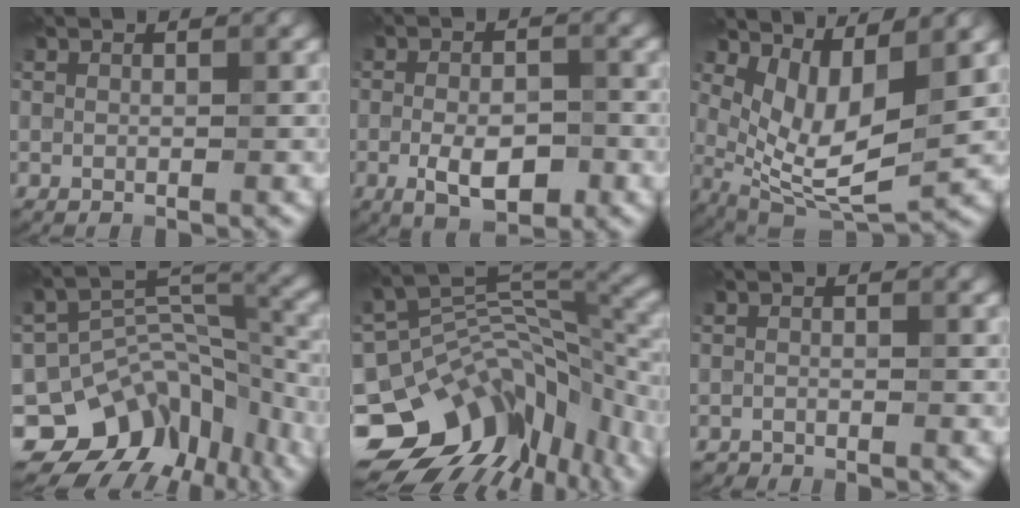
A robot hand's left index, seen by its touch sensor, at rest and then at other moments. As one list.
[{"total": 4.9, "force": [-1.6, 2.3, 4.1], "torque": [-0.071, -0.002, -0.028]}, {"total": 6.9, "force": [2.1, 2.8, 6.0], "torque": [-0.122, -0.019, 0.044]}, {"total": 10.5, "force": [-6.0, 7.2, 4.8], "torque": [-0.069, 0.006, -0.090]}, {"total": 13.5, "force": [-6.8, 8.6, 7.9], "torque": [-0.155, -0.011, -0.098]}, {"total": 1.1, "force": [-1.1, 0.1, 0.0], "torque": [0.003, -0.006, -0.023]}]